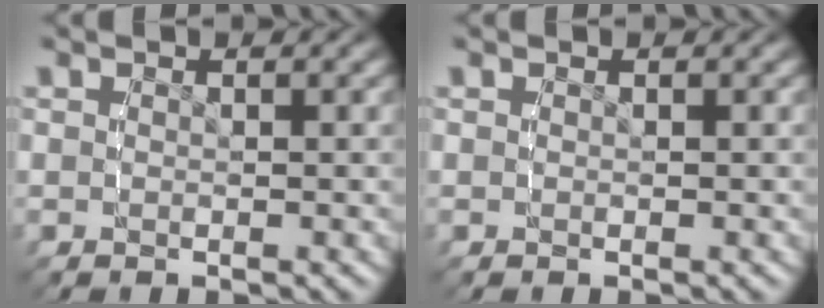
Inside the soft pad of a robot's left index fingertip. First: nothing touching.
{"total": 0.0}